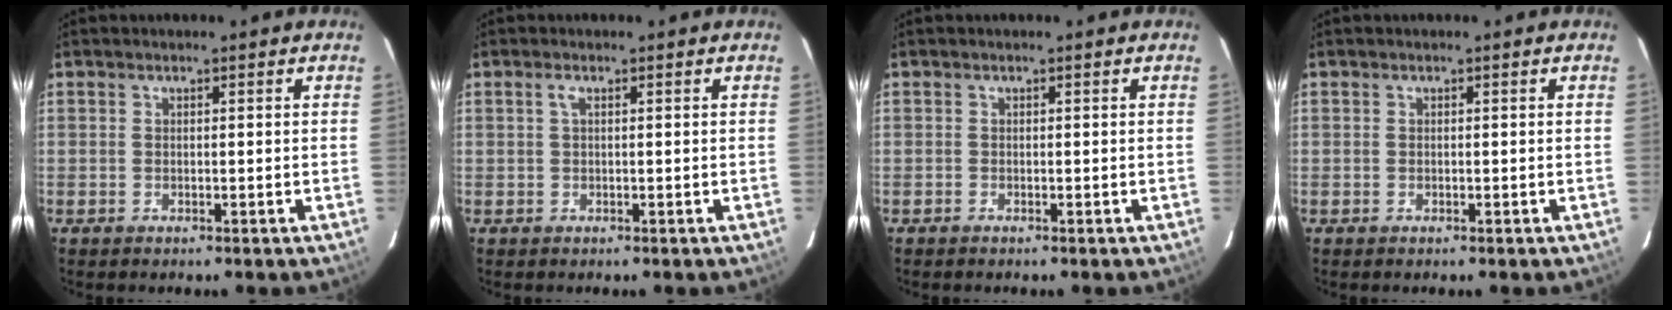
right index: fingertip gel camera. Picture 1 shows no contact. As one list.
[{"total": 1.0, "force": [0.3, 0.1, 1.0], "torque": [-0.021, 0.005, 0.003]}, {"total": 0.0}, {"total": 0.0}]